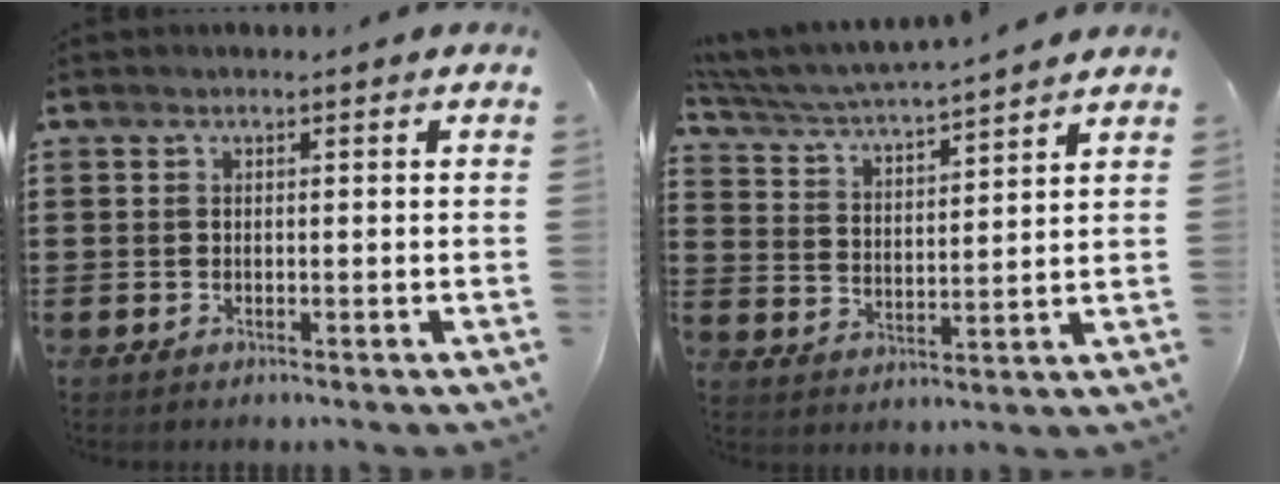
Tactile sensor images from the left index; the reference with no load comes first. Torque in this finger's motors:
{"motor_torque": [0.15, 0.08, 0.52, 0.13]}